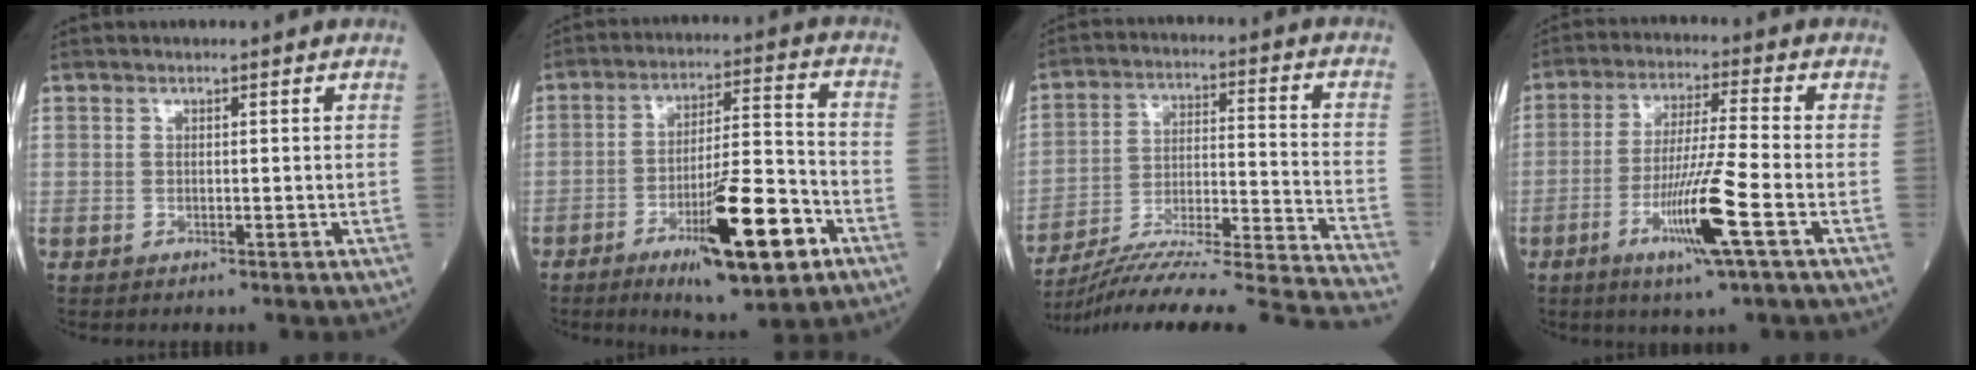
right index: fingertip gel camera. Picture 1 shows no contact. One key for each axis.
{"total": 15.2, "fx": -7.2, "fy": 2.3, "fz": 13.2, "tx": -0.214, "ty": -0.008, "tz": -0.110}
{"total": 25.8, "fx": -23.6, "fy": -1.6, "fz": 10.4, "tx": -0.100, "ty": -0.027, "tz": -0.343}
{"total": 11.0, "fx": -4.4, "fy": -0.7, "fz": 10.1, "tx": -0.194, "ty": -0.017, "tz": -0.083}